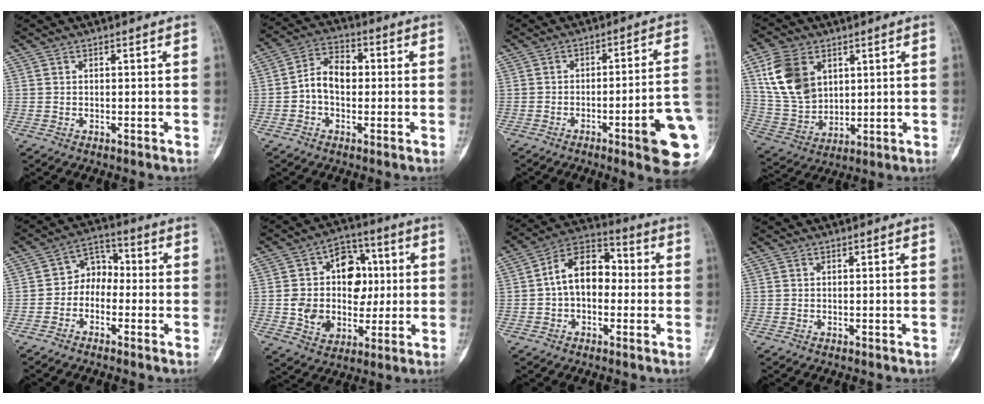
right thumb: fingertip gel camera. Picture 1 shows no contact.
{"total": 7.7, "force": [-0.4, 5.4, 5.4], "torque": [-0.083, 0.028, -0.017]}
{"total": 14.9, "force": [-4.9, 1.9, 13.9], "torque": [-0.140, 0.023, -0.060]}
{"total": 13.7, "force": [5.3, 9.5, 8.3], "torque": [-0.144, -0.018, 0.116]}
{"total": 6.0, "force": [-1.7, 4.7, 3.4], "torque": [-0.023, 0.032, -0.049]}
{"total": 15.6, "force": [1.1, 11.9, 10.0], "torque": [-0.104, 0.021, 0.025]}
{"total": 11.6, "force": [-0.1, 7.8, 8.6], "torque": [-0.114, 0.038, -0.018]}
{"total": 0.0}